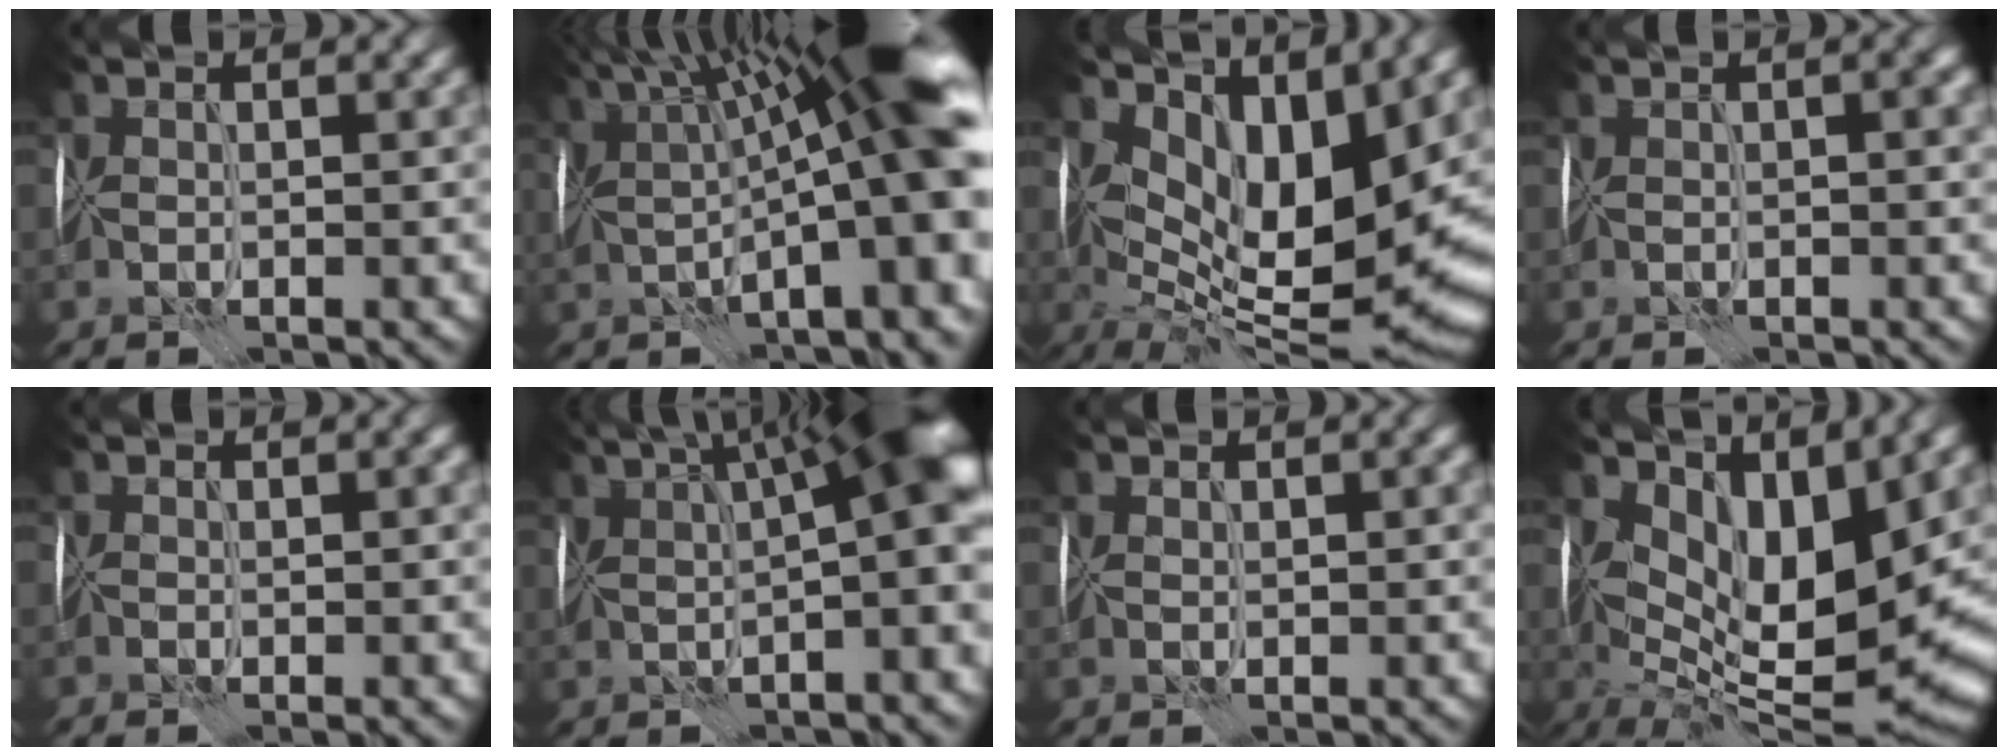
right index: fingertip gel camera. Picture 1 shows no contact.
{"total": 16.9, "force": [2.8, 4.7, 16.0], "torque": [-0.207, 0.038, 0.050]}
{"total": 11.2, "force": [3.5, 4.9, 9.4], "torque": [-0.163, -0.017, 0.074]}
{"total": 0.8, "force": [0.1, 0.1, 0.8], "torque": [-0.010, 0.003, 0.001]}
{"total": 0.9, "force": [-0.6, 0.2, 0.6], "torque": [-0.006, -0.001, -0.010]}
{"total": 12.3, "force": [3.1, 3.3, 11.4], "torque": [-0.113, 0.040, 0.043]}
{"total": 0.7, "force": [0.4, 0.4, 0.3], "torque": [-0.005, 0.004, 0.008]}
{"total": 9.8, "force": [2.6, 4.0, 8.6], "torque": [-0.150, -0.012, 0.053]}